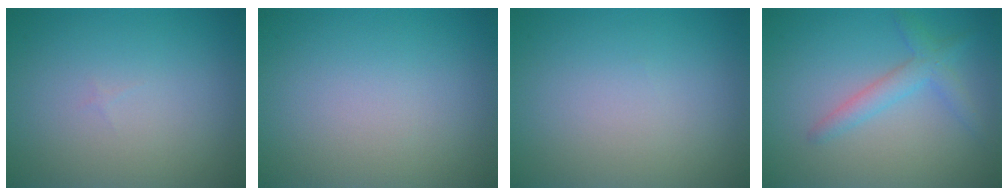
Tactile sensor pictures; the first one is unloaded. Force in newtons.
{"total": 0.0}
{"total": 0.0}
{"total": 2.4, "press": 2.4, "slide": 0.2}